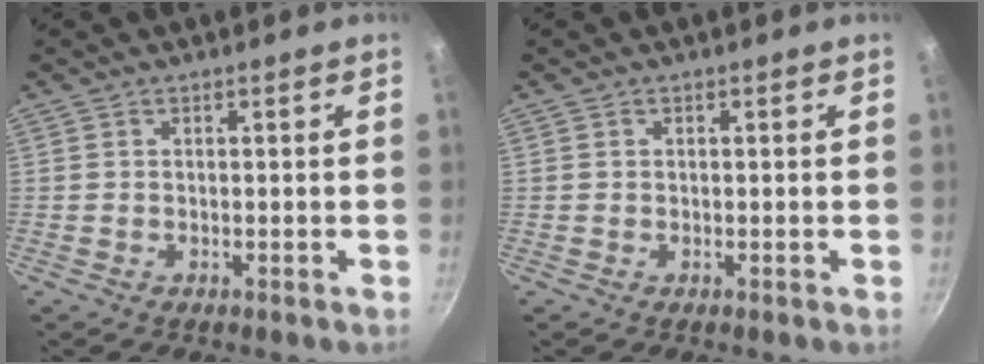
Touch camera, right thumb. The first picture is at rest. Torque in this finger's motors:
{"motor_torque": [0.20, -0.04, 0.33, 0.07, 0.04]}